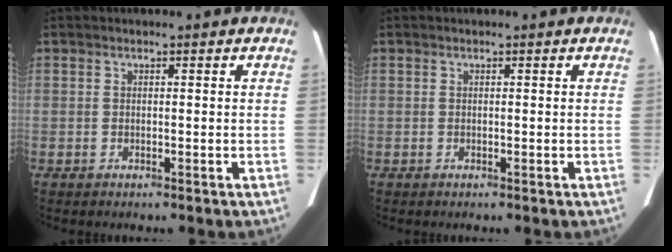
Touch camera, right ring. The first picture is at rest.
{"total": 0.0}